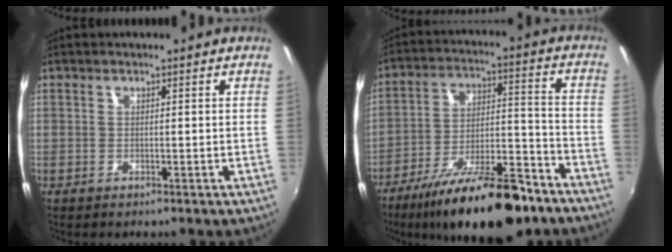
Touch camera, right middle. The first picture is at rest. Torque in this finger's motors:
{"motor_torque": [1.16, -0.98, 0.94, 0.17]}